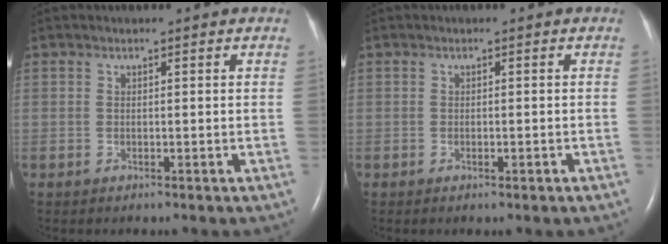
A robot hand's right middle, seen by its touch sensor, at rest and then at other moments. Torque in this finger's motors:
{"motor_torque": [-0.30, -0.06, 0.00, -0.02]}